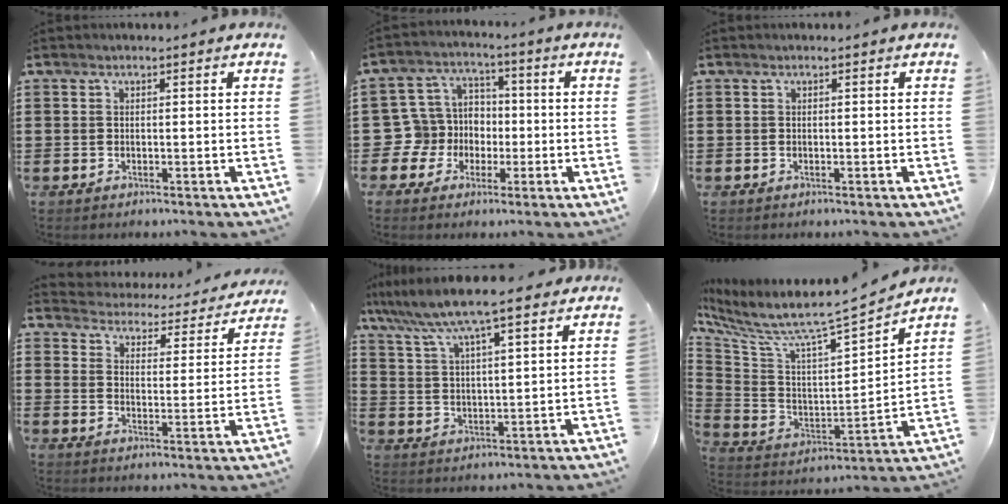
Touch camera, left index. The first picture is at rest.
{"total": 7.9, "force": [-0.8, 7.7, 1.6], "torque": [-0.091, -0.003, -0.017]}
{"total": 0.0}
{"total": 3.2, "force": [3.2, 0.1, 0.0], "torque": [-0.024, -0.033, 0.048]}
{"total": 8.2, "force": [6.8, 0.4, 4.6], "torque": [-0.111, -0.025, 0.116]}
{"total": 5.5, "force": [5.0, 0.3, 2.3], "torque": [-0.077, -0.063, 0.070]}